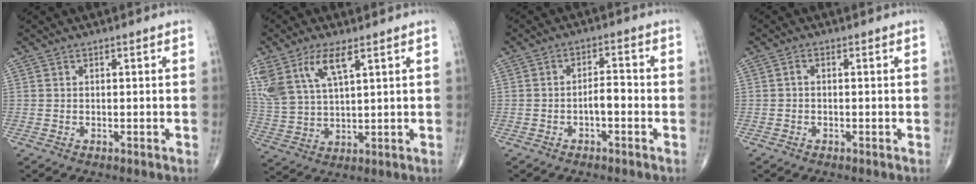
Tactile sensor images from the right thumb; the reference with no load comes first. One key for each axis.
{"total": 11.7, "fx": 6.2, "fy": 4.8, "fz": 8.7, "tx": -0.190, "ty": -0.012, "tz": 0.129}
{"total": 3.6, "fx": -1.2, "fy": 1.6, "fz": 3.0, "tx": -0.040, "ty": 0.020, "tz": -0.023}
{"total": 0.9, "fx": -0.1, "fy": 0.5, "fz": 0.7, "tx": -0.010, "ty": 0.003, "tz": -0.006}